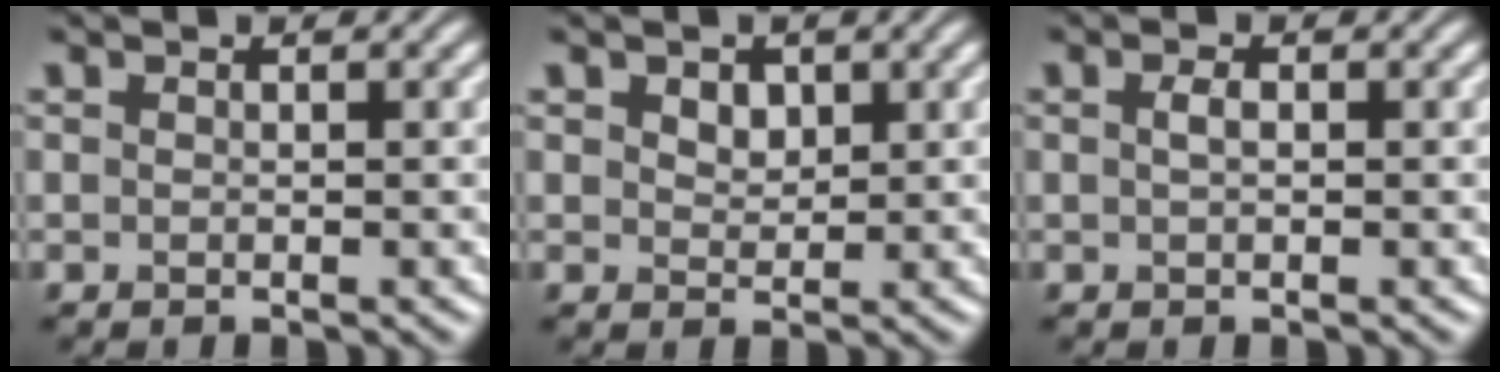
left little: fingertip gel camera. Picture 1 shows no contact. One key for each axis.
{"total": 2.0, "fx": 0.9, "fy": 1.4, "fz": 1.1, "tx": -0.019, "ty": 0.002, "tz": 0.011}
{"total": 0.9, "fx": 0.1, "fy": 0.4, "fz": 0.8, "tx": -0.020, "ty": 0.001, "tz": 0.001}